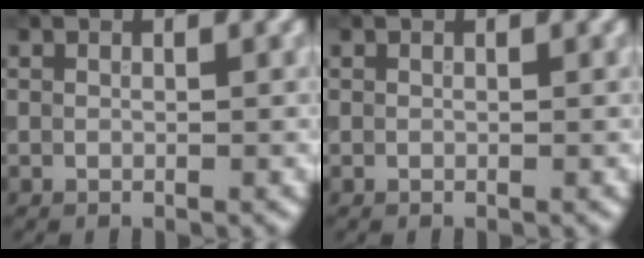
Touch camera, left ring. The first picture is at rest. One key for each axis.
{"total": 0.0}